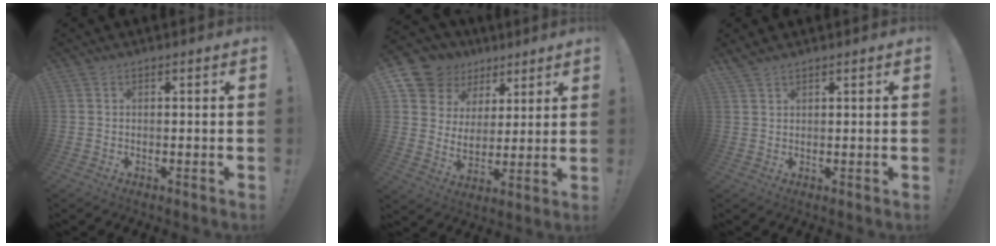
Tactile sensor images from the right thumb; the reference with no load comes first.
{"total": 11.6, "force": [7.0, 8.9, 2.6], "torque": [-0.057, -0.047, 0.145]}
{"total": 1.9, "force": [1.7, 0.4, 0.7], "torque": [-0.015, -0.011, 0.032]}